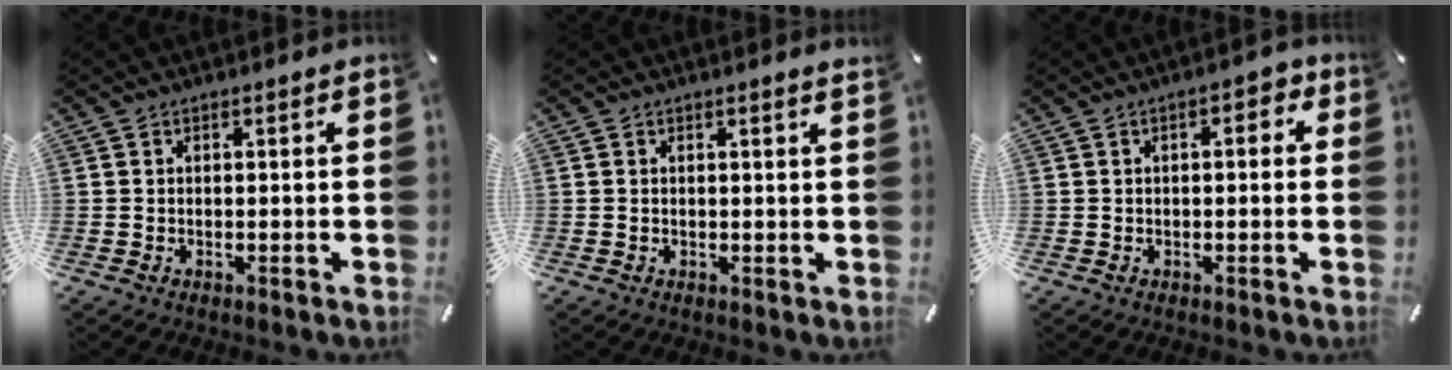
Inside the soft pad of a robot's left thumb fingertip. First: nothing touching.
{"total": 0.7, "force": [0.4, 0.0, 0.6], "torque": [-0.011, -0.001, 0.007]}
{"total": 2.9, "force": [-0.5, 1.4, 2.4], "torque": [-0.029, 0.006, -0.015]}